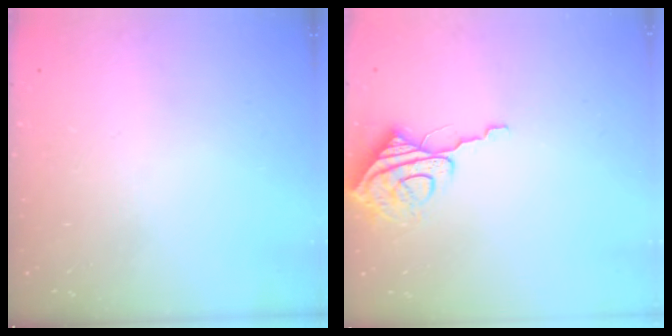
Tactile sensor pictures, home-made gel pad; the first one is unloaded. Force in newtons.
{"total": 9.0, "press": 8.9, "slide": 0.9}